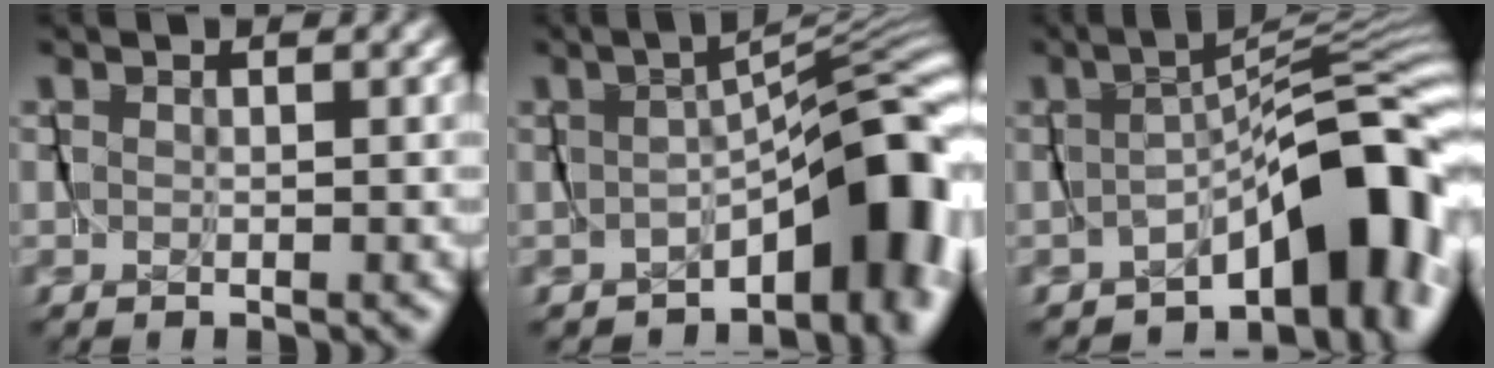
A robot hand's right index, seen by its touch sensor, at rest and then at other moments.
{"total": 7.0, "force": [-3.5, 2.6, 5.5], "torque": [-0.062, -0.003, -0.046]}
{"total": 7.5, "force": [-4.1, 2.1, 5.9], "torque": [-0.063, -0.005, -0.062]}